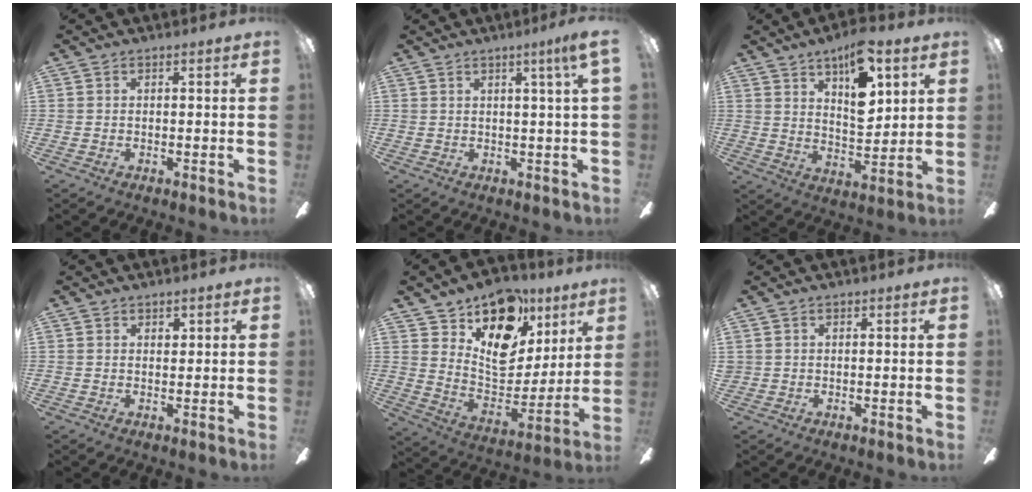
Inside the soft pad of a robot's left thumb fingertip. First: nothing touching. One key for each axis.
{"total": 4.0, "fx": 2.2, "fy": -0.6, "fz": 3.2, "tx": -0.060, "ty": -0.008, "tz": 0.035}
{"total": 13.1, "fx": 7.8, "fy": 5.5, "fz": 9.0, "tx": -0.130, "ty": -0.037, "tz": 0.133}
{"total": 1.9, "fx": 1.5, "fy": 1.1, "fz": 0.6, "tx": 0.004, "ty": -0.008, "tz": 0.025}
{"total": 17.1, "fx": 10.8, "fy": 10.5, "fz": 8.2, "tx": -0.127, "ty": -0.076, "tz": 0.196}
{"total": 0.9, "fx": 0.6, "fy": 0.7, "fz": -0.1, "tx": 0.003, "ty": 0.000, "tz": 0.012}